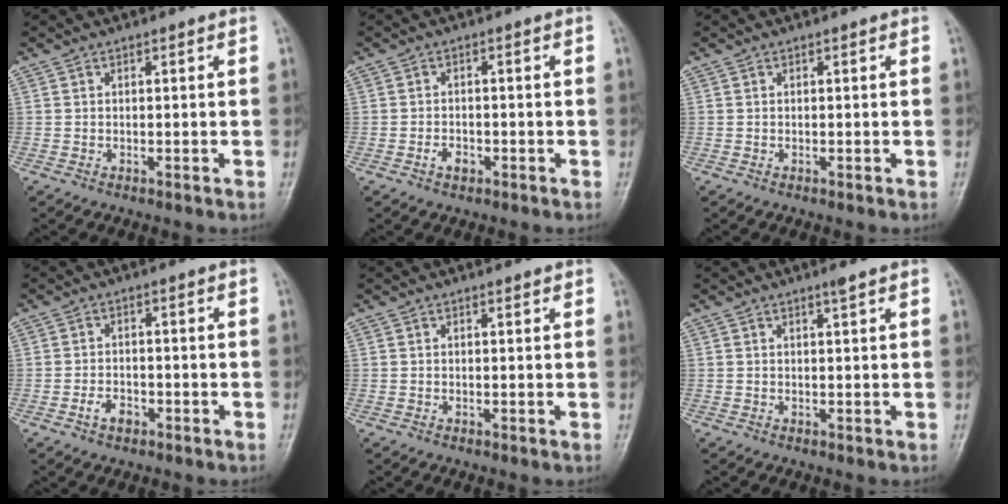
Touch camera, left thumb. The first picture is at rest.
{"total": 2.3, "force": [-1.3, 1.5, 1.2], "torque": [-0.016, 0.010, -0.021]}
{"total": 0.0}
{"total": 2.9, "force": [-1.7, 1.8, 1.5], "torque": [-0.024, 0.013, -0.028]}
{"total": 0.6, "force": [0.5, 0.1, 0.3], "torque": [-0.007, -0.002, 0.005]}
{"total": 1.1, "force": [0.8, -0.1, 0.8], "torque": [-0.014, -0.006, 0.014]}